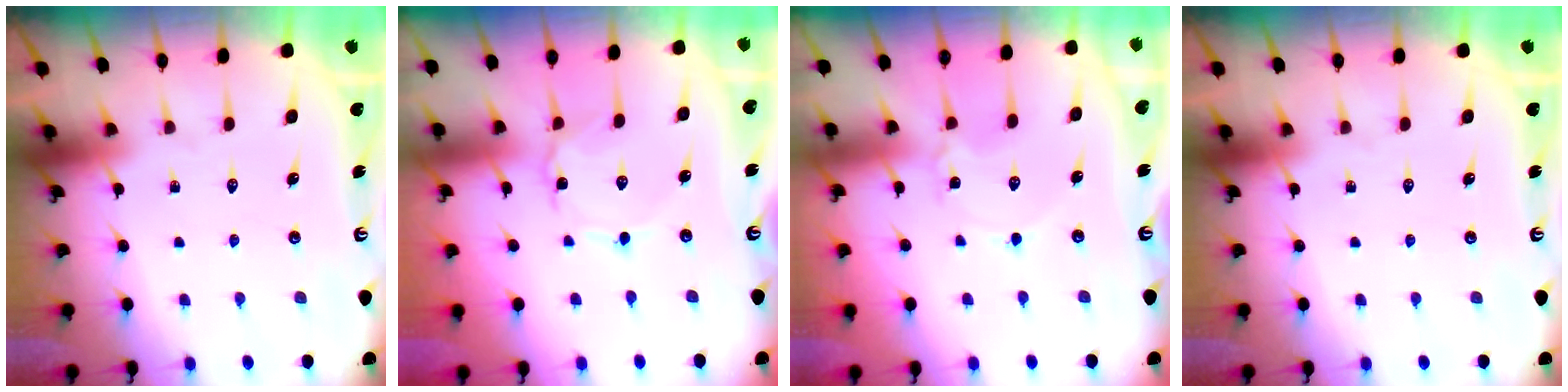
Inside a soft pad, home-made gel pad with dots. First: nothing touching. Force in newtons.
{"total": 1.0, "press": 1.0, "slide": 0.1}
{"total": 2.4, "press": 2.4, "slide": 0.3}
{"total": 0.0}